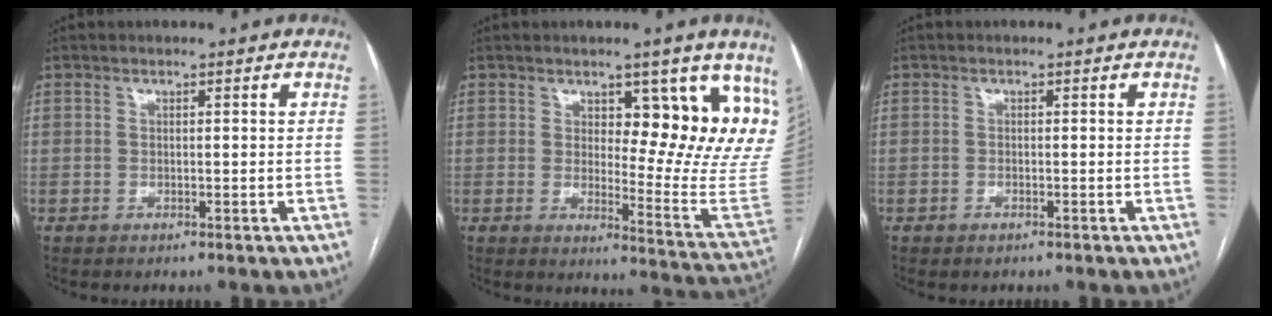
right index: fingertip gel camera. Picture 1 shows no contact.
{"total": 14.1, "force": [8.3, 4.1, 10.7], "torque": [-0.118, -0.031, 0.097]}
{"total": 0.7, "force": [-0.4, 0.3, 0.4], "torque": [-0.009, 0.000, -0.001]}